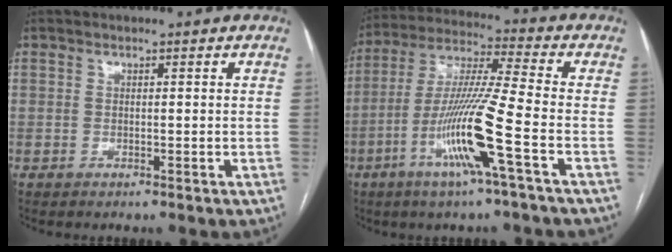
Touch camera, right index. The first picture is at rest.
{"total": 14.0, "force": [-5.3, -1.2, 12.9], "torque": [-0.259, -0.011, -0.106]}